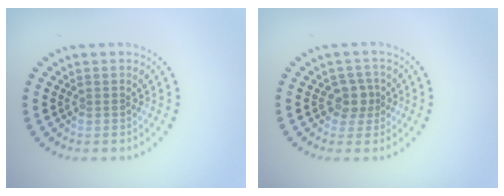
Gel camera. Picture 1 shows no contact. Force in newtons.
{"total": 2.1, "press": 1.7, "slide": 1.2}